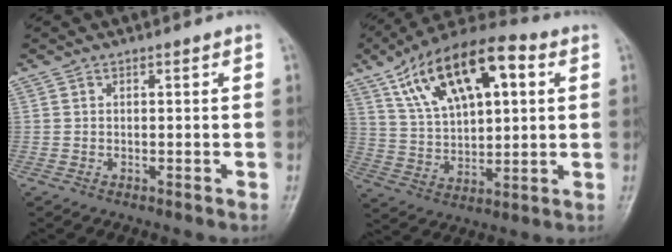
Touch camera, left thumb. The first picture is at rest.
{"total": 19.7, "force": [8.0, 9.3, 15.4], "torque": [-0.239, 0.000, 0.137]}